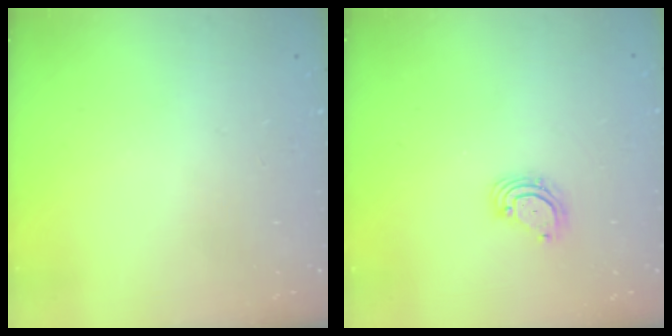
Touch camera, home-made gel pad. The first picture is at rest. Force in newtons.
{"total": 3.4, "press": 3.4, "slide": 0.3}